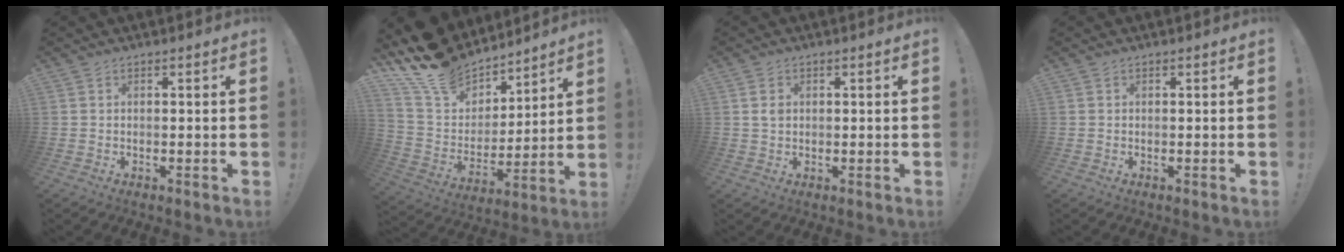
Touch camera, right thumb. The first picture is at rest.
{"total": 16.8, "force": [12.9, 9.3, 5.4], "torque": [-0.114, -0.093, 0.244]}
{"total": 2.3, "force": [0.6, 1.9, 1.3], "torque": [-0.015, 0.000, 0.008]}
{"total": 0.0}